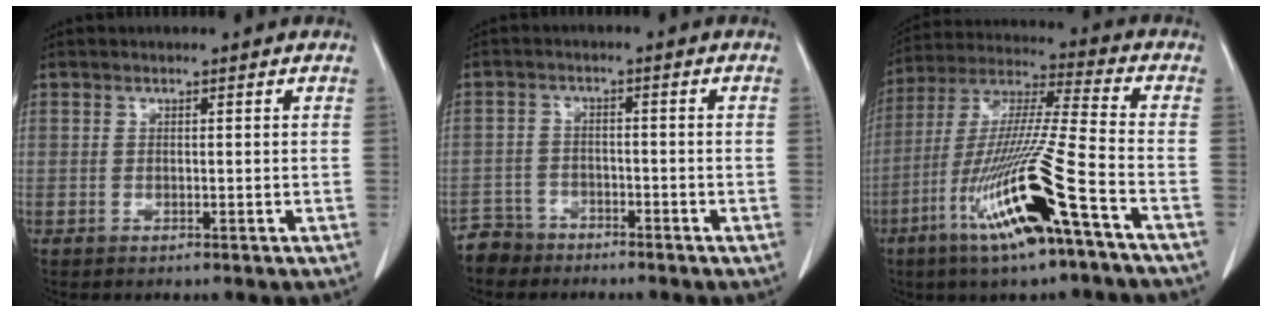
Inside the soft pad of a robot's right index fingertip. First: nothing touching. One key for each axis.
{"total": 4.0, "fx": -3.4, "fy": 2.0, "fz": -0.8, "tx": 0.013, "ty": 0.002, "tz": -0.068}
{"total": 18.1, "fx": -8.5, "fy": 0.1, "fz": 16.0, "tx": -0.342, "ty": -0.032, "tz": -0.160}